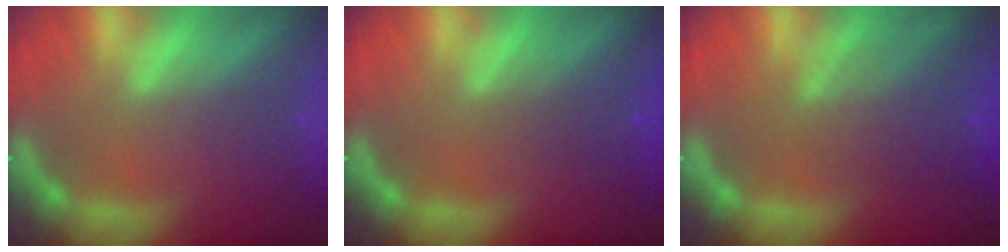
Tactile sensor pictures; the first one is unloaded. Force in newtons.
{"total": 2.0}
{"total": 5.0}